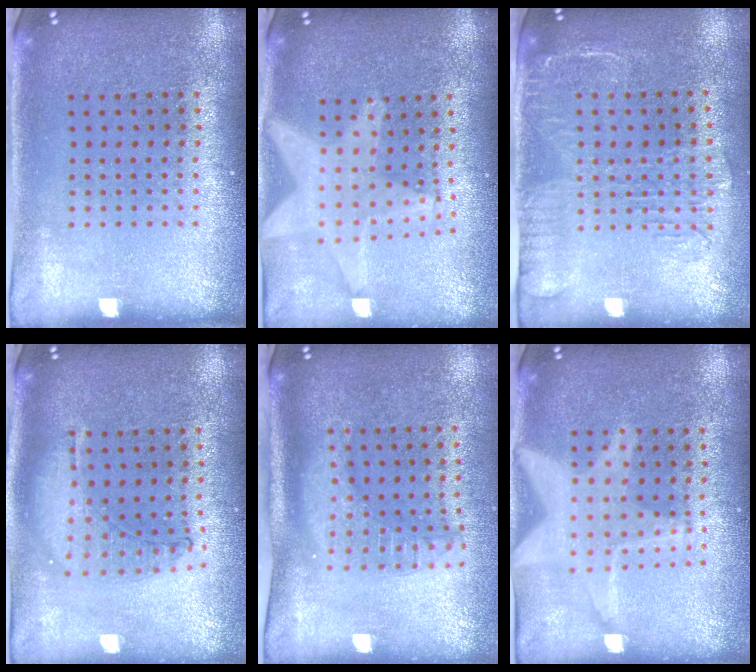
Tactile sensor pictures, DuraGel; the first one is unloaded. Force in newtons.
{"total": 2.3, "press": 1.9, "slide": 1.3}
{"total": 1.9, "press": 1.6, "slide": 1.0}
{"total": 1.0, "press": 1.0, "slide": 0.2}
{"total": 1.9, "press": 1.6, "slide": 1.1}
{"total": 2.6, "press": 2.6, "slide": 0.4}